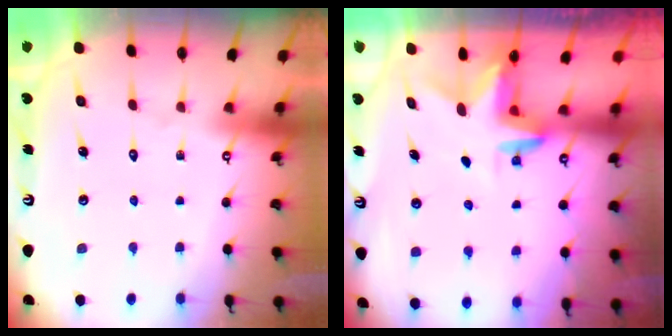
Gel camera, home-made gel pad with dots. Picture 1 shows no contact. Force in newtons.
{"total": 3.0, "press": 3.0, "slide": 0.2}